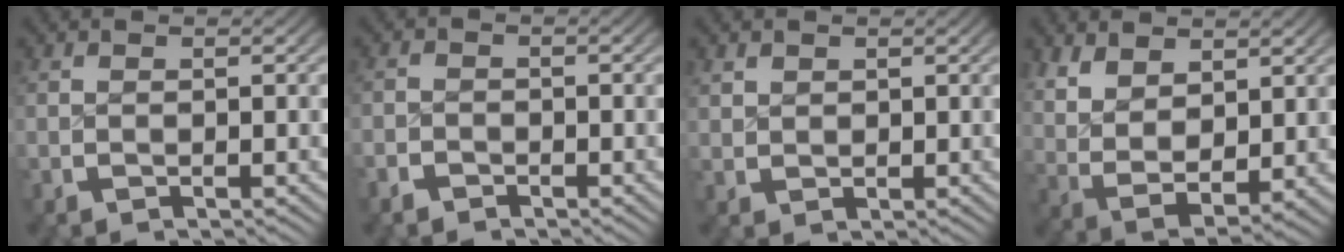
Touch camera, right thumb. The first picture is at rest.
{"total": 1.6, "force": [-1.3, 0.9, 0.0], "torque": [0.002, -0.003, -0.027]}
{"total": 1.7, "force": [1.1, 1.2, 0.5], "torque": [-0.007, -0.002, 0.030]}
{"total": 8.3, "force": [0.5, 6.0, 5.8], "torque": [-0.142, -0.044, 0.035]}